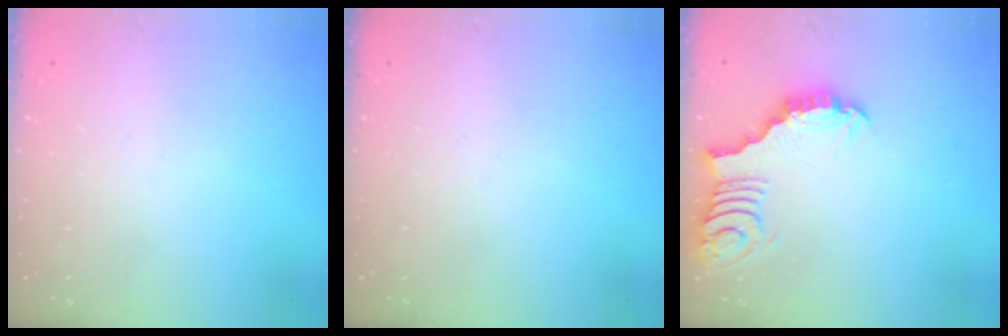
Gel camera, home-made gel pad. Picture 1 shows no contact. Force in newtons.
{"total": 0.0}
{"total": 3.9, "press": 3.8, "slide": 0.8}